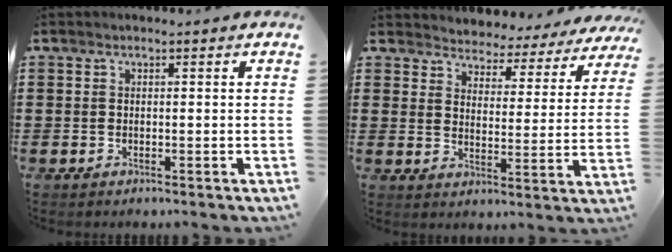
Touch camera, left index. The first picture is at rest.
{"total": 3.8, "force": [3.7, 0.4, -0.7], "torque": [-0.013, -0.032, 0.060]}